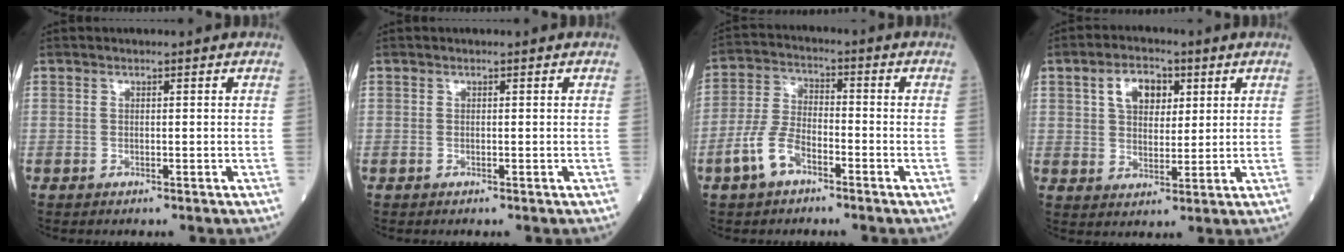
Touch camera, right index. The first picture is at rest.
{"total": 0.0}
{"total": 7.1, "force": [-3.8, 3.4, 4.9], "torque": [-0.115, 0.008, -0.079]}
{"total": 6.6, "force": [2.6, 4.1, 4.5], "torque": [-0.079, 0.015, 0.048]}